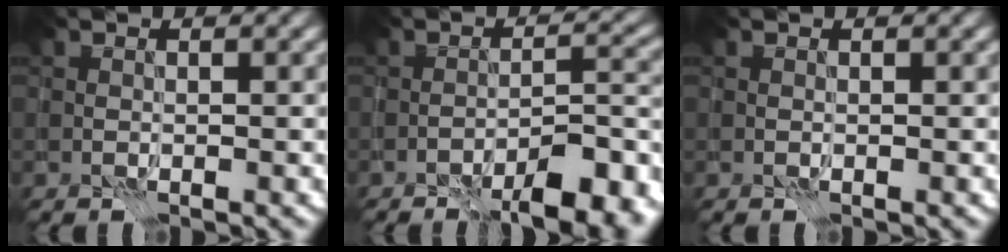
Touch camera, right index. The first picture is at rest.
{"total": 8.7, "force": [-6.1, 2.3, 5.7], "torque": [-0.072, 0.011, -0.089]}
{"total": 0.0}